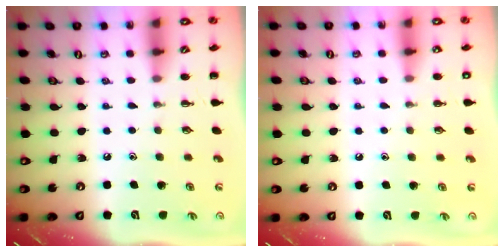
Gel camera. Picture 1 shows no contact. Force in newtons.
{"total": 2.3, "press": 2.2, "slide": 0.7}